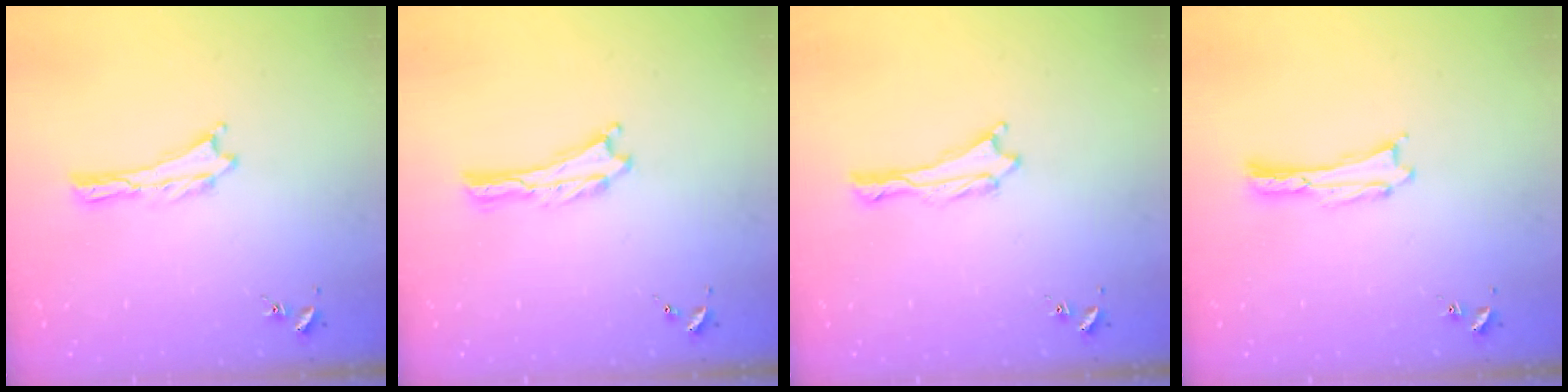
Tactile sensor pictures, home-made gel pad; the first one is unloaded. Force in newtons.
{"total": 0.0}
{"total": 0.8, "press": 0.8, "slide": 0.2}
{"total": 0.0}